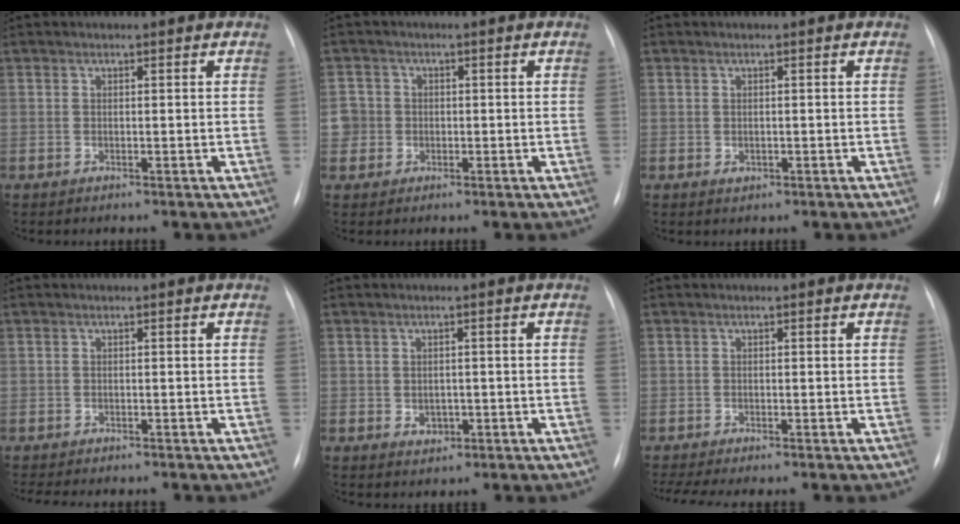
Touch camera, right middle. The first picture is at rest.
{"total": 3.3, "force": [-0.3, 3.3, 0.0], "torque": [0.011, 0.012, -0.008]}
{"total": 0.9, "force": [-0.2, 0.7, 0.5], "torque": [-0.008, -0.001, 0.000]}
{"total": 5.0, "force": [-4.3, 1.2, 2.3], "torque": [-0.029, -0.006, -0.057]}
{"total": 2.2, "force": [-0.6, 1.8, 1.1], "torque": [-0.014, 0.002, 0.000]}
{"total": 3.4, "force": [-2.8, 0.0, 1.9], "torque": [-0.036, -0.005, -0.047]}